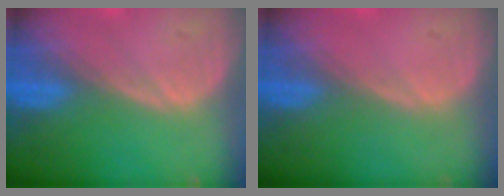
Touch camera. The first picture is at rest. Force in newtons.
{"total": 0.0}